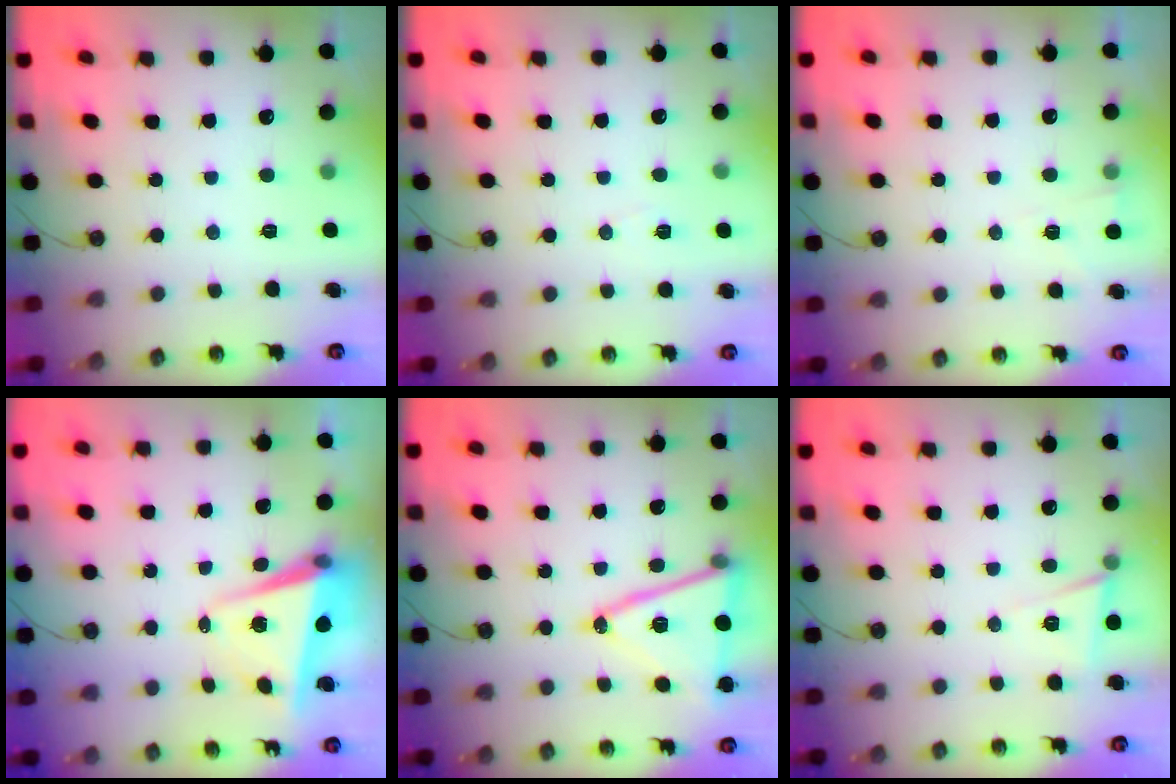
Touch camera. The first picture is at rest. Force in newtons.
{"total": 4.9, "press": 4.3, "slide": 2.5}
{"total": 2.6, "press": 2.1, "slide": 1.5}
{"total": 5.8, "press": 5.7, "slide": 1.2}
{"total": 16.4, "press": 16.0, "slide": 3.5}
{"total": 5.7, "press": 4.1, "slide": 4.0}